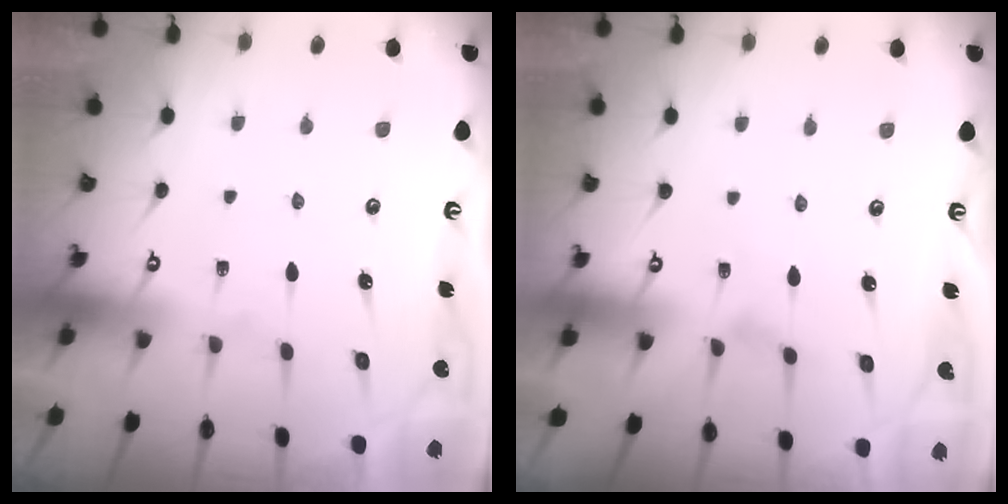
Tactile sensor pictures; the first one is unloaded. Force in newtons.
{"total": 1.0, "press": 1.0, "slide": 0.3}